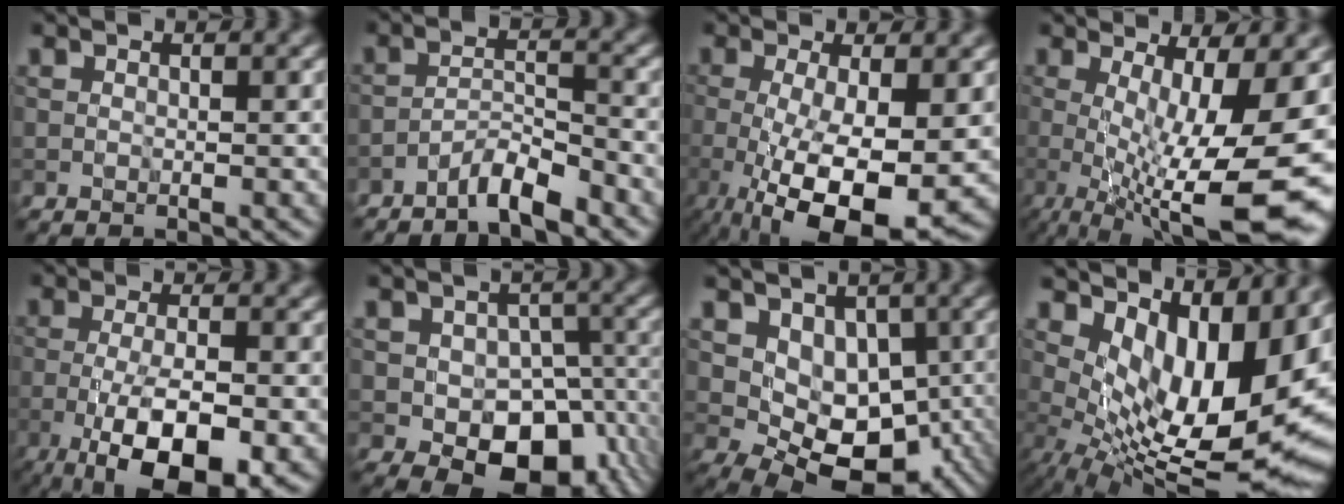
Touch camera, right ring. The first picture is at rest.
{"total": 3.2, "force": [-2.8, 0.4, 1.5], "torque": [-0.023, 0.011, -0.058]}
{"total": 8.7, "force": [-2.1, 2.4, 8.1], "torque": [-0.145, -0.022, -0.028]}
{"total": 14.1, "force": [-2.6, 3.7, 13.3], "torque": [-0.184, -0.017, -0.040]}
{"total": 9.2, "force": [-3.4, 3.1, 8.0], "torque": [-0.136, -0.012, -0.055]}
{"total": 11.2, "force": [-3.2, 7.4, 7.8], "torque": [-0.106, -0.029, -0.032]}
{"total": 10.3, "force": [-0.7, 7.0, 7.4], "torque": [-0.084, -0.009, -0.002]}
{"total": 14.0, "force": [2.7, 6.2, 12.2], "torque": [-0.172, -0.012, 0.065]}